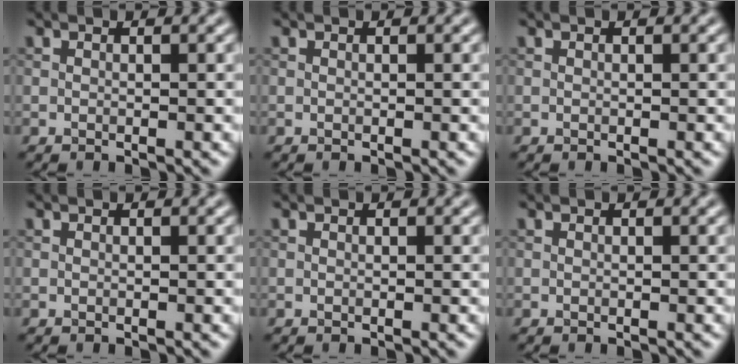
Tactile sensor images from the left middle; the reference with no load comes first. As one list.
[{"total": 0.0}, {"total": 0.0}, {"total": 0.0}, {"total": 0.0}, {"total": 0.0}]